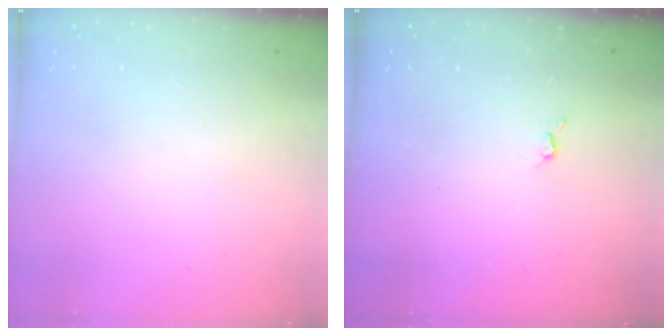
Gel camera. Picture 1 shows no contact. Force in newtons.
{"total": 2.2, "press": 2.1, "slide": 0.5}